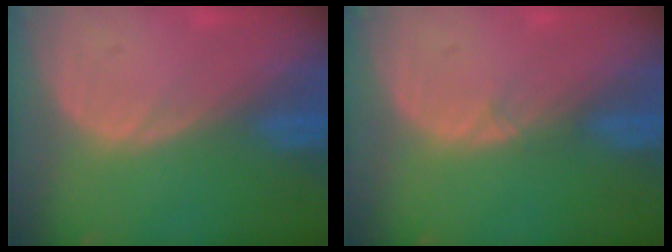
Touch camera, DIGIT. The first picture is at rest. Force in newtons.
{"total": 0.6, "press": 0.6, "slide": 0.1}